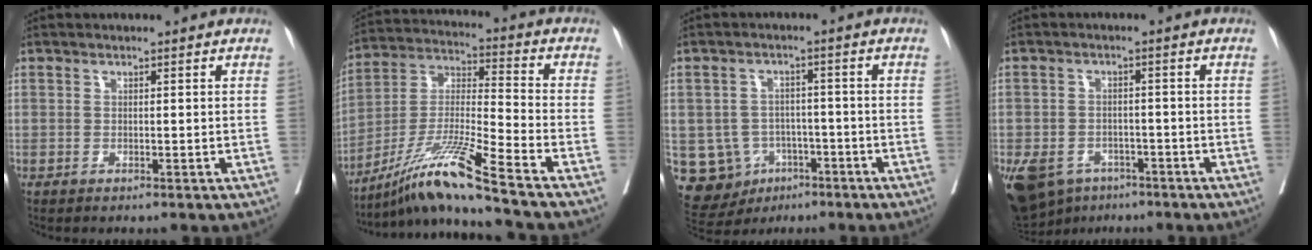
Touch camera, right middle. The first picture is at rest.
{"total": 13.9, "force": [-10.6, -2.5, 8.7], "torque": [-0.176, -0.018, -0.195]}
{"total": 10.4, "force": [-3.6, 9.4, 2.8], "torque": [-0.068, 0.021, -0.042]}
{"total": 14.4, "force": [-8.1, 10.2, 6.4], "torque": [-0.170, -0.011, -0.109]}